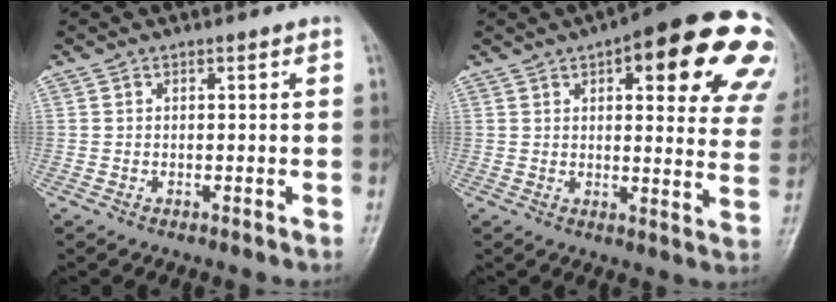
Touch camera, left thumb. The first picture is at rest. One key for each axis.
{"total": 24.6, "fx": 12.1, "fy": 8.2, "fz": 19.8, "tx": -0.201, "ty": -0.012, "tz": 0.138}